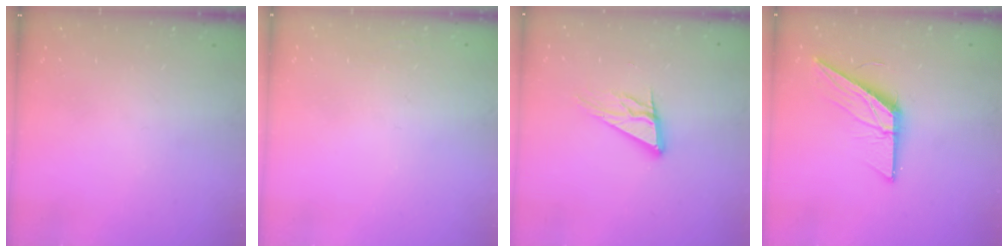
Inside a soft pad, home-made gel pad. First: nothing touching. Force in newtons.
{"total": 1.8, "press": 1.7, "slide": 0.4}
{"total": 11.5, "press": 11.4, "slide": 1.9}
{"total": 12.7, "press": 12.7, "slide": 0.6}